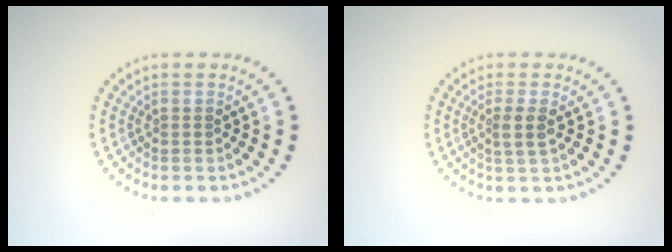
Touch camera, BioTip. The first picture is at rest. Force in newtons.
{"total": 1.7, "press": 1.4, "slide": 0.9}